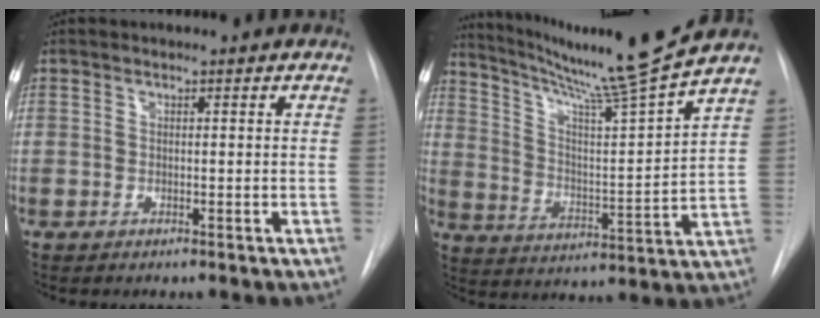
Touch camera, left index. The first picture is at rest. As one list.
[{"total": 17.3, "force": [14.9, -2.8, 8.5], "torque": [-0.140, -0.037, 0.231]}]